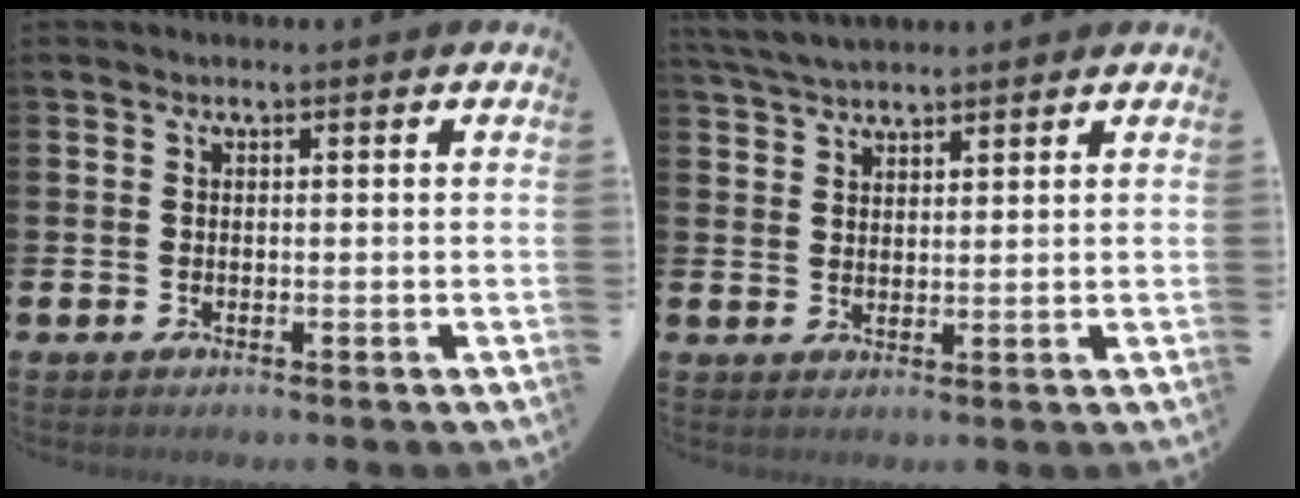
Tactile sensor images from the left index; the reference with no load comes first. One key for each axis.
{"total": 4.1, "fx": 3.9, "fy": 0.7, "fz": 1.0, "tx": -0.028, "ty": -0.013, "tz": 0.074}